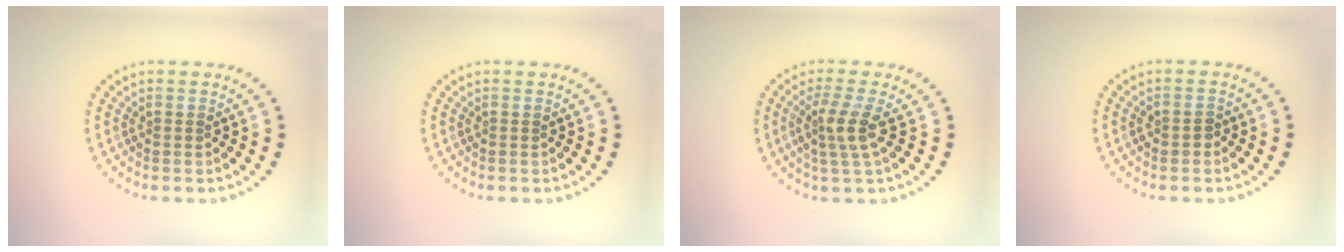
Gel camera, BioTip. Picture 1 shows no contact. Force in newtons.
{"total": 0.0}
{"total": 2.7, "press": 2.1, "slide": 1.7}
{"total": 1.1, "press": 1.1, "slide": 0.3}